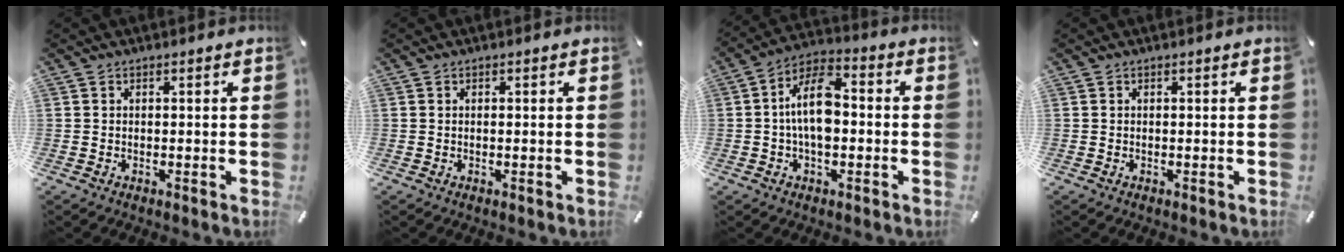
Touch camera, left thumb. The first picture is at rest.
{"total": 0.0}
{"total": 11.4, "force": [-1.0, 6.1, 9.6], "torque": [-0.182, 0.011, -0.016]}
{"total": 0.0}